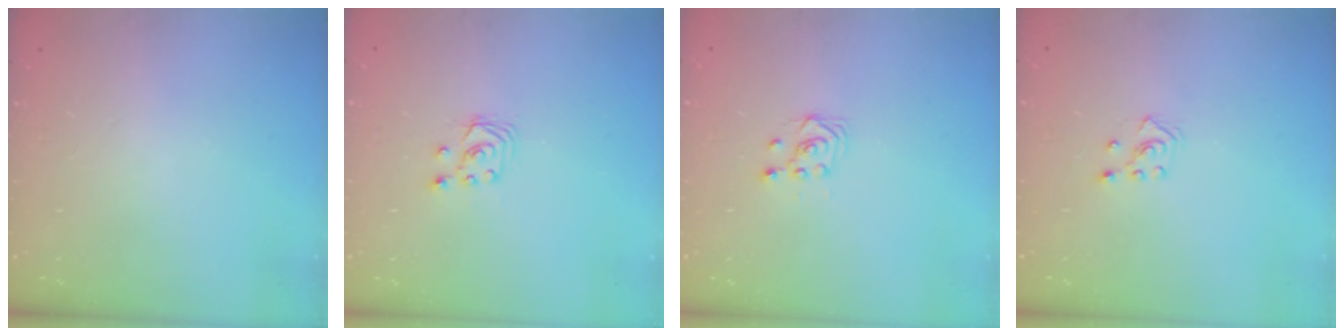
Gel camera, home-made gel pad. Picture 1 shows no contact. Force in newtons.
{"total": 3.0, "press": 3.0, "slide": 0.3}
{"total": 3.0, "press": 2.8, "slide": 1.1}
{"total": 2.8, "press": 2.7, "slide": 0.5}